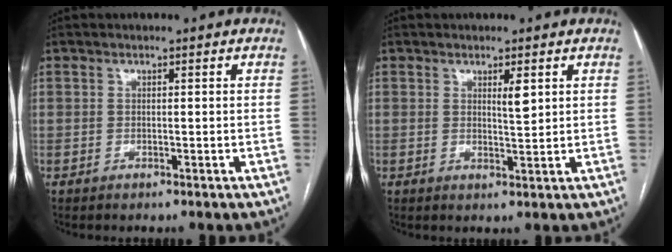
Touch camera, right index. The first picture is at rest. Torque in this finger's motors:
{"motor_torque": [0.03, 0.09, 0.02, 0.02]}